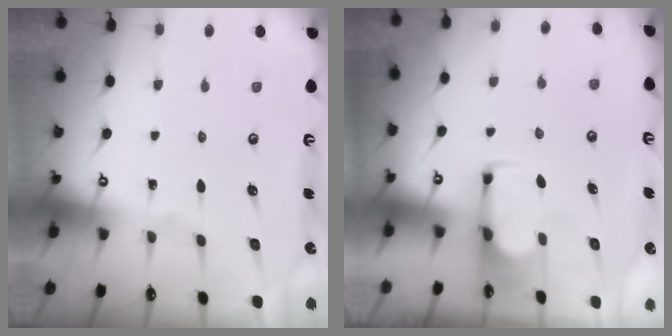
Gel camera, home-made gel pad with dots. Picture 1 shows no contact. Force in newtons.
{"total": 1.9, "press": 1.7, "slide": 0.9}